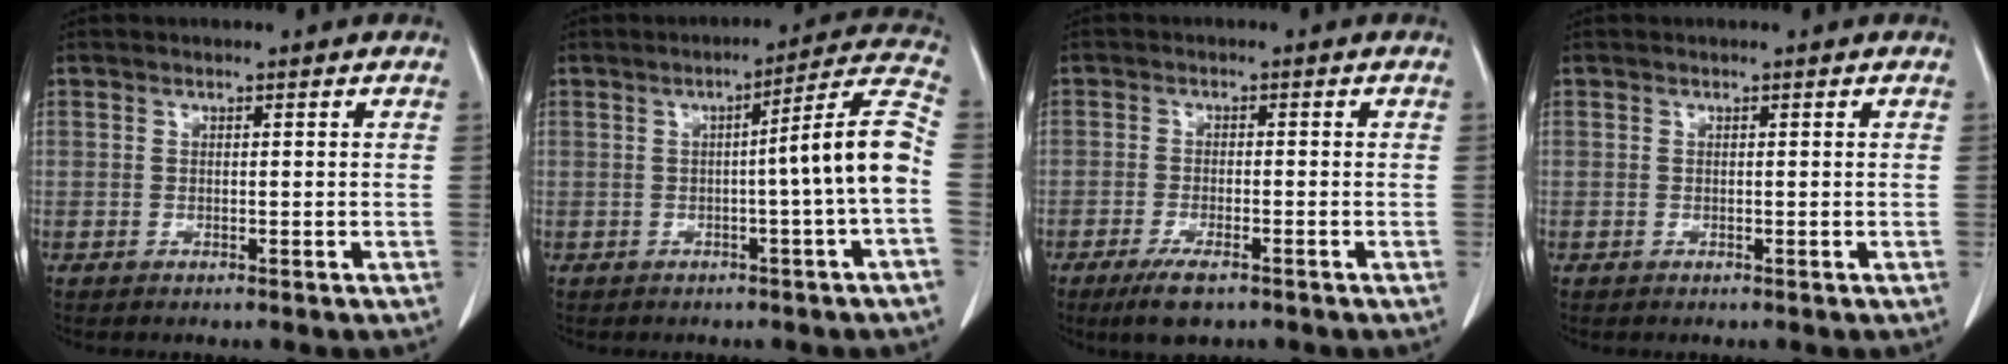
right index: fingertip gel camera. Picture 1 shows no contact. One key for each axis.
{"total": 9.8, "fx": -1.3, "fy": -1.4, "fz": 9.6, "tx": -0.126, "ty": 0.018, "tz": -0.022}
{"total": 5.2, "fx": -3.5, "fy": 1.2, "fz": 3.6, "tx": -0.069, "ty": -0.010, "tz": -0.056}
{"total": 0.0}